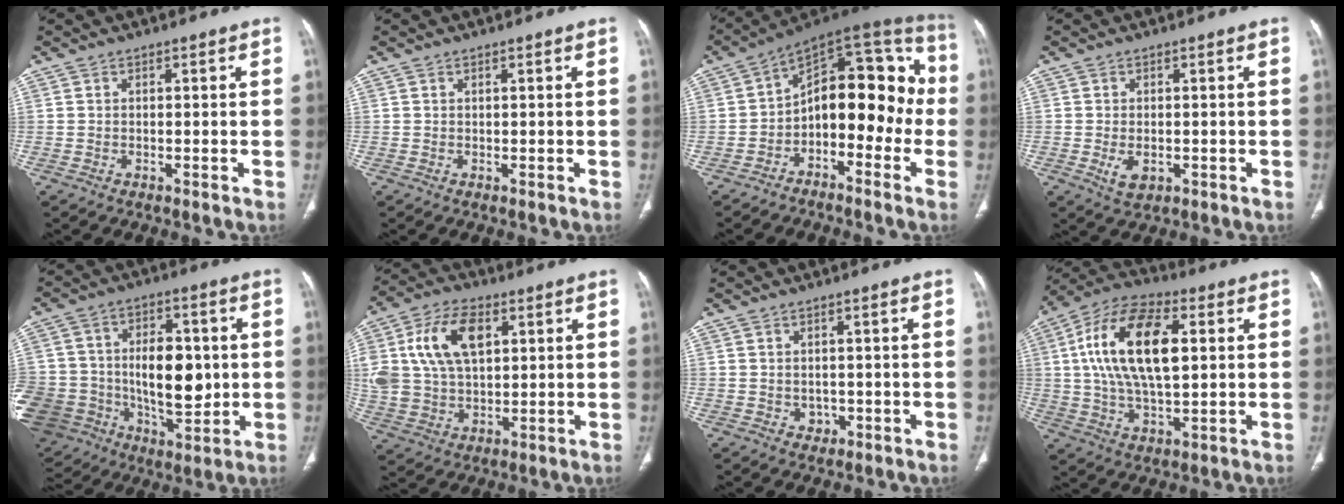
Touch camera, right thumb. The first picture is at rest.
{"total": 0.0}
{"total": 17.8, "force": [-3.1, 10.4, 14.1], "torque": [-0.146, 0.082, -0.056]}
{"total": 4.1, "force": [-1.0, 2.5, 3.0], "torque": [-0.050, -0.001, -0.008]}
{"total": 27.6, "force": [-2.0, 20.0, 18.8], "torque": [-0.363, 0.027, -0.005]}
{"total": 15.9, "force": [4.7, 9.8, 11.5], "torque": [-0.215, 0.002, 0.094]}
{"total": 2.3, "force": [-0.5, 2.0, 1.1], "torque": [-0.005, 0.003, -0.001]}
{"total": 19.4, "force": [3.5, 9.4, 16.6], "torque": [-0.306, 0.013, 0.058]}